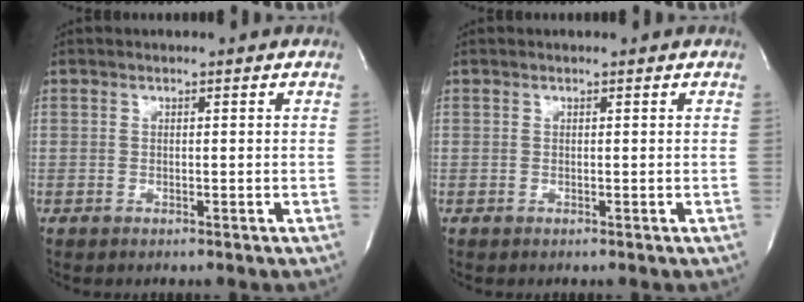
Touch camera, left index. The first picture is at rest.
{"total": 0.0}